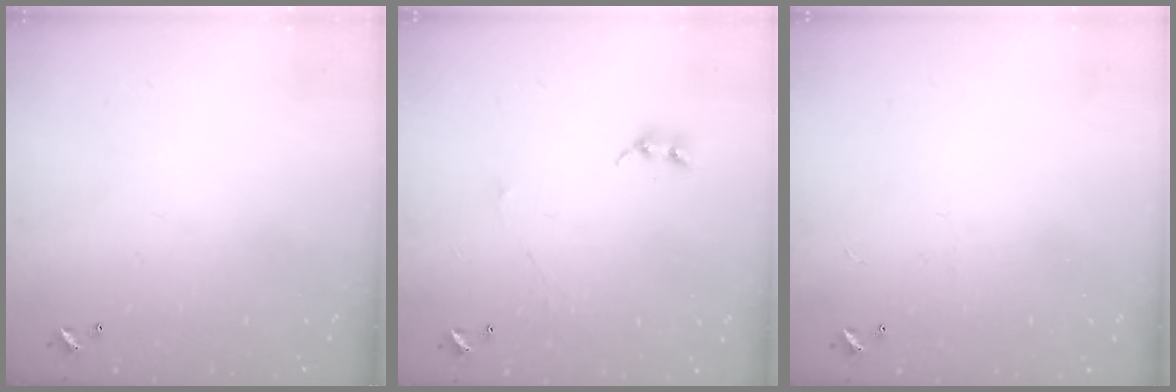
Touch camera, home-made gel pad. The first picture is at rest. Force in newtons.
{"total": 1.5, "press": 1.4, "slide": 0.2}
{"total": 1.5, "press": 1.4, "slide": 0.5}